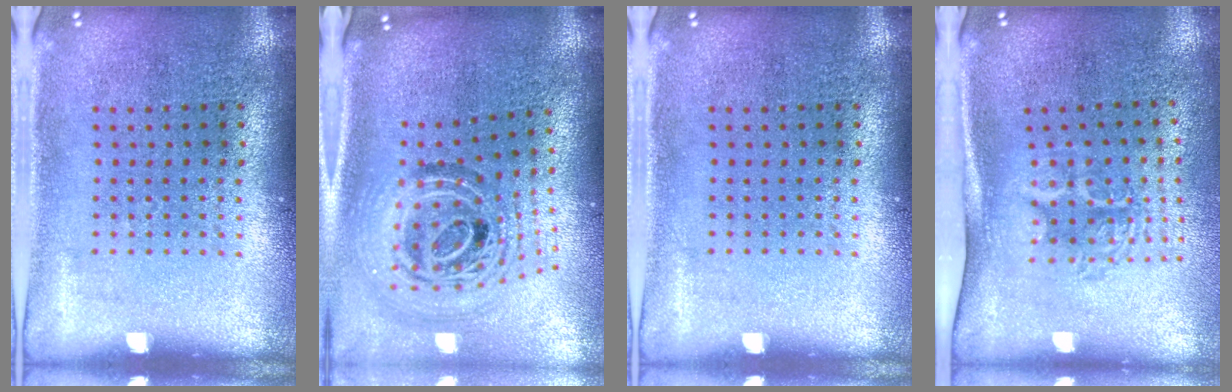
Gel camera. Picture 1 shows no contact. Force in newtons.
{"total": 2.1, "press": 1.6, "slide": 1.3}
{"total": 0.0}
{"total": 1.8, "press": 1.3, "slide": 1.3}